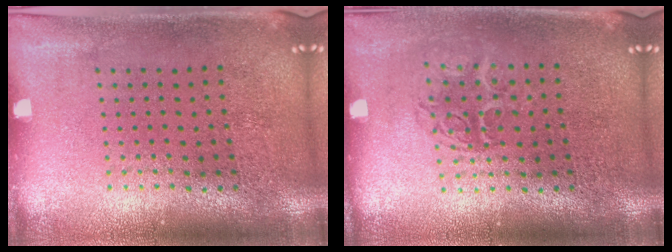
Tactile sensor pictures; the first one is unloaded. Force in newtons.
{"total": 1.4, "press": 1.1, "slide": 0.8}